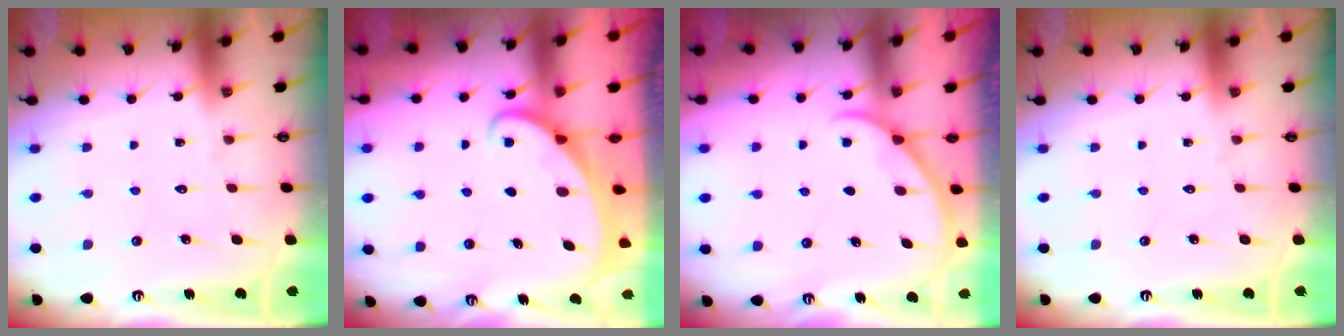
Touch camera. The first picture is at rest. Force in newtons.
{"total": 1.7, "press": 1.7, "slide": 0.2}
{"total": 2.0, "press": 2.0, "slide": 0.2}
{"total": 0.0}